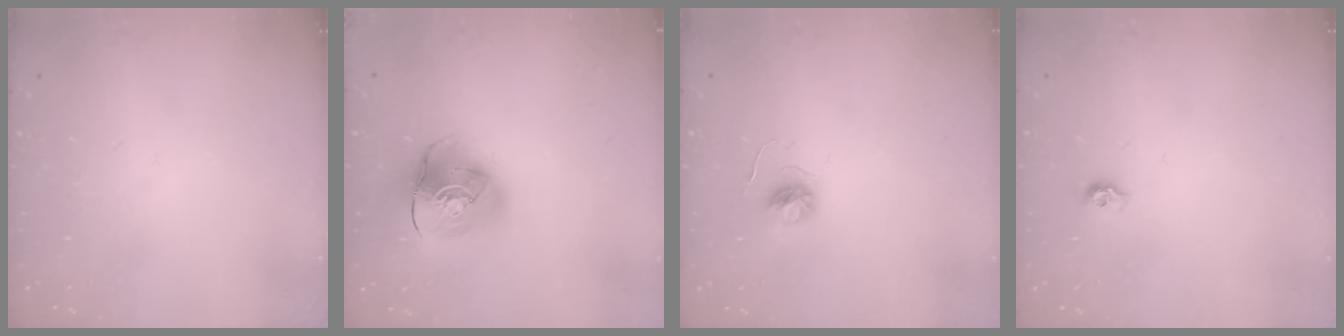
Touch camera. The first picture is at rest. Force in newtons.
{"total": 12.8, "press": 12.7, "slide": 2.0}
{"total": 5.2, "press": 5.2, "slide": 0.6}
{"total": 5.8, "press": 5.8, "slide": 0.8}